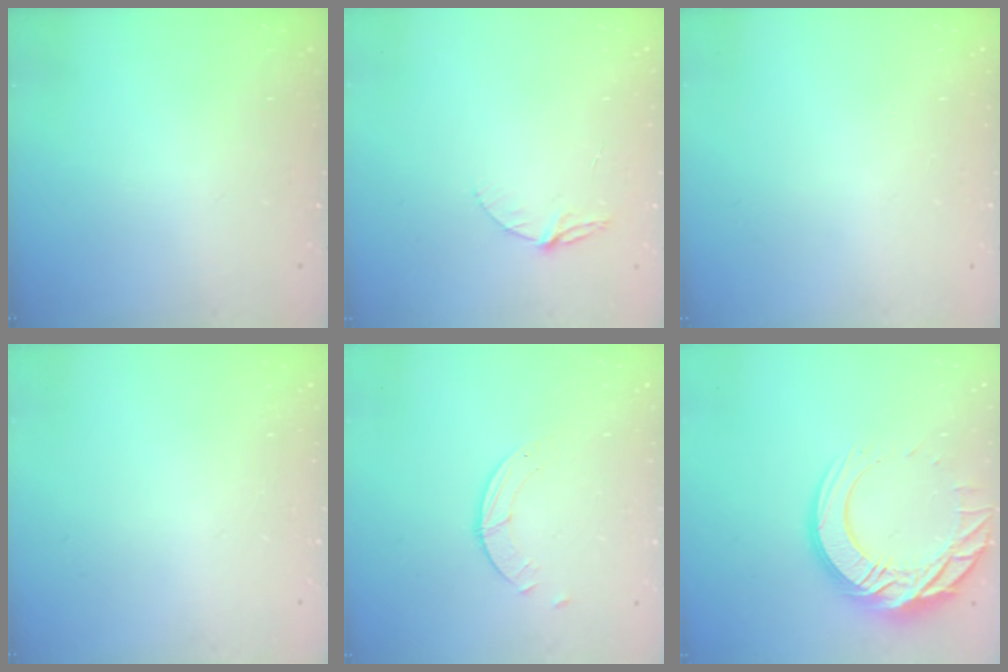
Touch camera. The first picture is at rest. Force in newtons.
{"total": 5.9, "press": 5.9, "slide": 0.5}
{"total": 0.0}
{"total": 0.0}
{"total": 1.4, "press": 1.4, "slide": 0.2}
{"total": 17.9, "press": 17.8, "slide": 1.7}